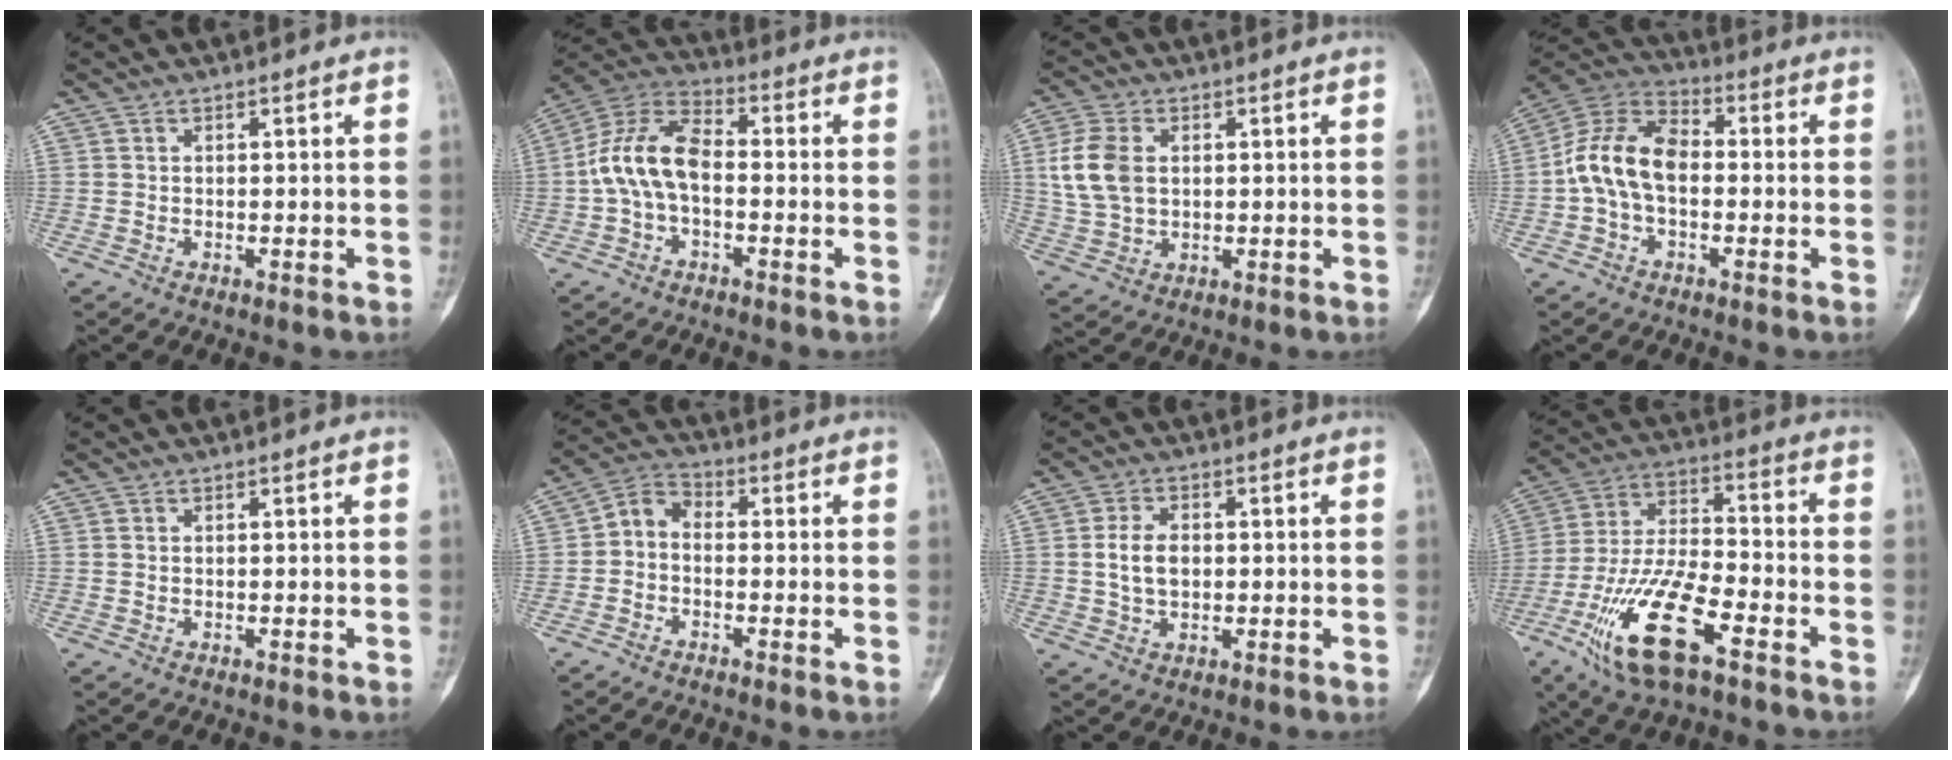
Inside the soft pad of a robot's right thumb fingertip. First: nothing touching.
{"total": 11.5, "force": [-1.2, 6.6, 9.4], "torque": [-0.184, 0.036, -0.033]}
{"total": 9.6, "force": [1.6, 6.5, 6.8], "torque": [-0.142, 0.001, 0.037]}
{"total": 12.5, "force": [-1.0, 7.9, 9.6], "torque": [-0.179, 0.037, -0.030]}
{"total": 0.0}
{"total": 4.9, "force": [-1.0, 3.5, 3.3], "torque": [-0.050, 0.023, -0.036]}
{"total": 5.8, "force": [0.2, 3.8, 4.4], "torque": [-0.076, 0.004, 0.005]}
{"total": 18.1, "force": [-8.9, 6.5, 14.4], "torque": [-0.289, 0.039, -0.161]}